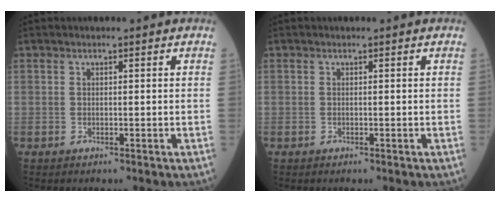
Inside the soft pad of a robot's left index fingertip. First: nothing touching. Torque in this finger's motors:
{"motor_torque": [0.01, 0.01, 0.01, 0.00]}